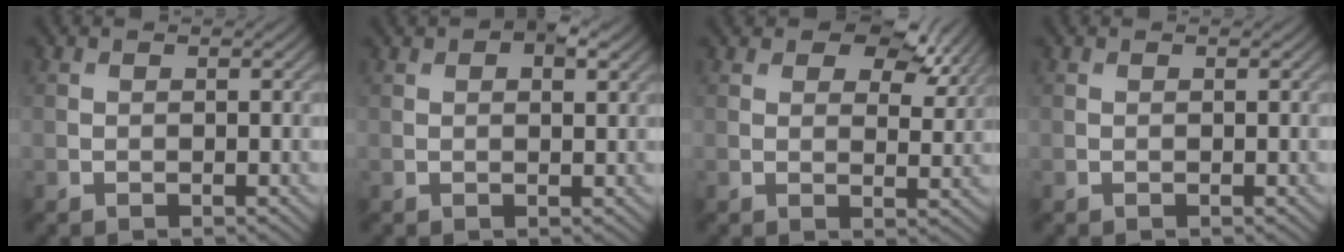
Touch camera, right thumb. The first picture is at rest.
{"total": 4.6, "force": [2.5, 1.9, 3.3], "torque": [-0.057, 0.007, 0.040]}
{"total": 8.7, "force": [5.6, 4.2, 5.1], "torque": [-0.083, 0.002, 0.084]}
{"total": 0.0}